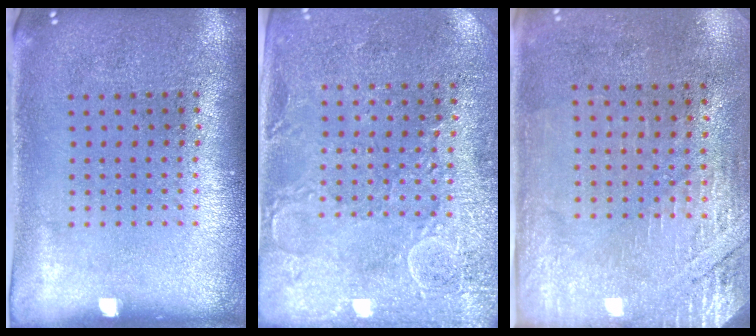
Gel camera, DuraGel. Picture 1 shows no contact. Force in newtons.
{"total": 2.7, "press": 2.5, "slide": 0.9}
{"total": 2.8, "press": 2.5, "slide": 1.4}